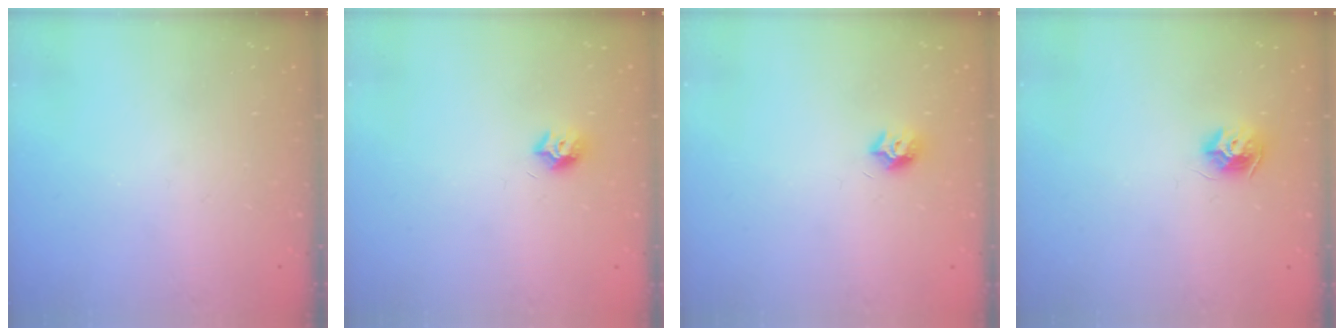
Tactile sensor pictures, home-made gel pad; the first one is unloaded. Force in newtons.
{"total": 7.6, "press": 7.6, "slide": 0.7}
{"total": 7.6, "press": 7.6, "slide": 0.7}
{"total": 8.7, "press": 8.7, "slide": 0.0}